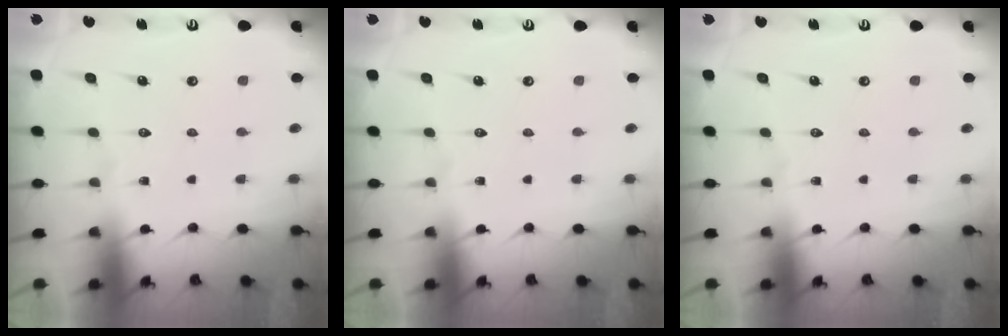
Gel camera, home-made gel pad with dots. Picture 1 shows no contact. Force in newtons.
{"total": 0.0}
{"total": 0.0}